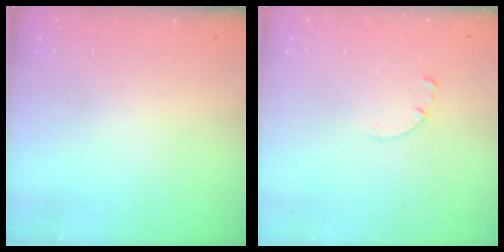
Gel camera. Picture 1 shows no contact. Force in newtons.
{"total": 0.7, "press": 0.6, "slide": 0.1}